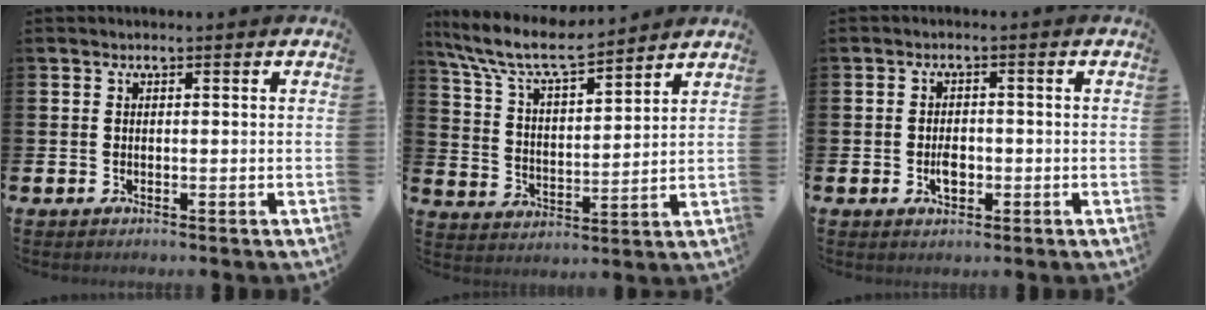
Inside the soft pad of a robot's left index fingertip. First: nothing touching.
{"total": 8.6, "force": [7.7, 1.5, 3.5], "torque": [-0.106, -0.042, 0.136]}
{"total": 2.8, "force": [-0.6, 1.7, 2.1], "torque": [-0.027, -0.002, -0.013]}